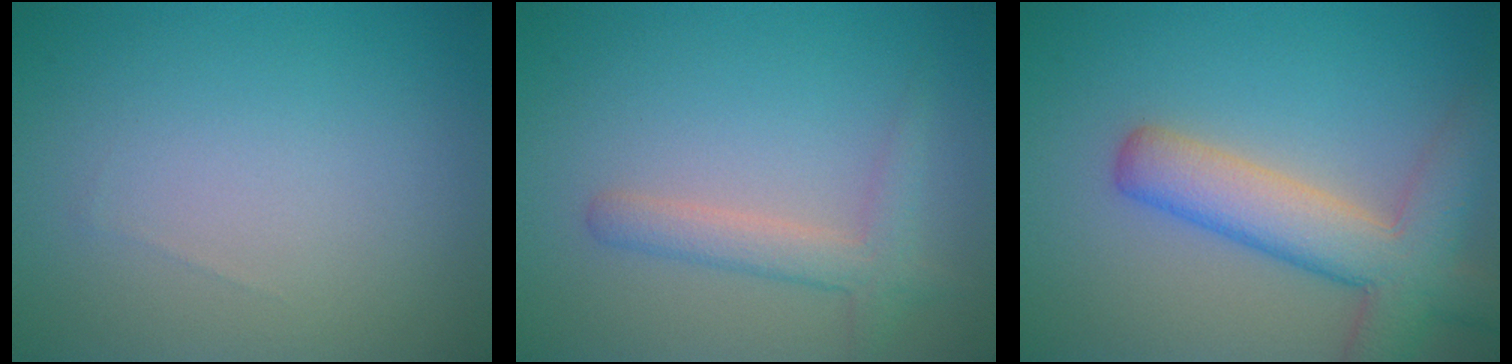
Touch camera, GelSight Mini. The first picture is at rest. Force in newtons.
{"total": 2.6, "press": 2.6, "slide": 0.2}
{"total": 6.9, "press": 6.9, "slide": 0.5}